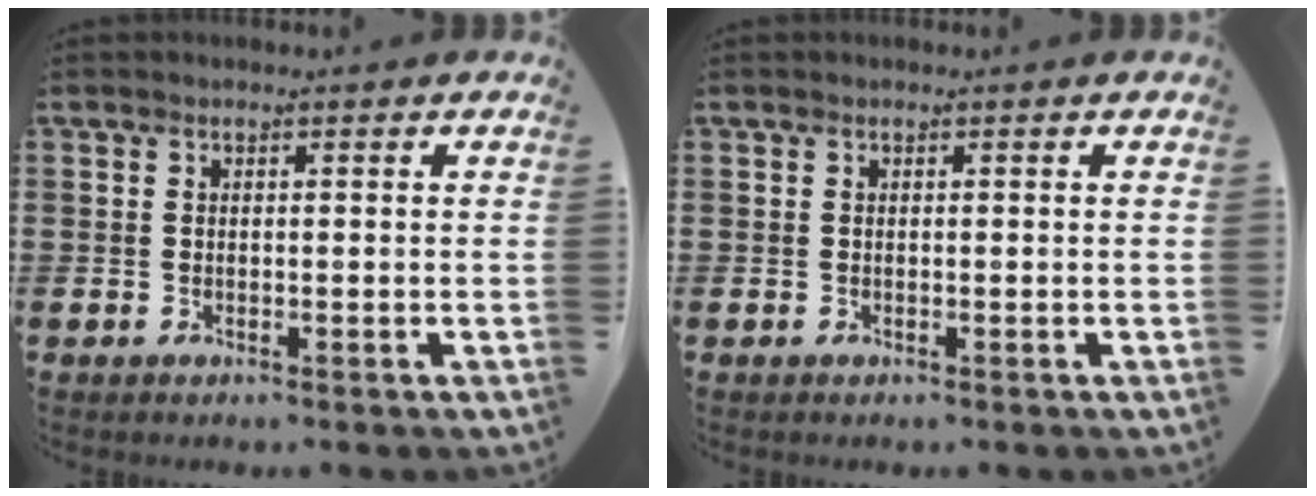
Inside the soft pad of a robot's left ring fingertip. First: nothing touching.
{"total": 0.0}